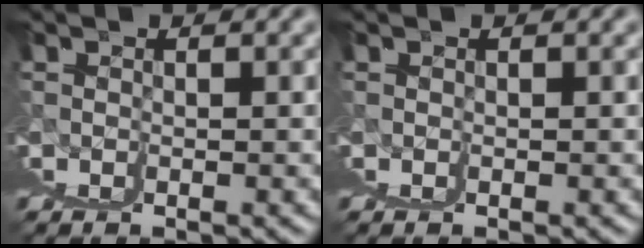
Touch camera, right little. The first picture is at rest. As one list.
[{"total": 0.0}]